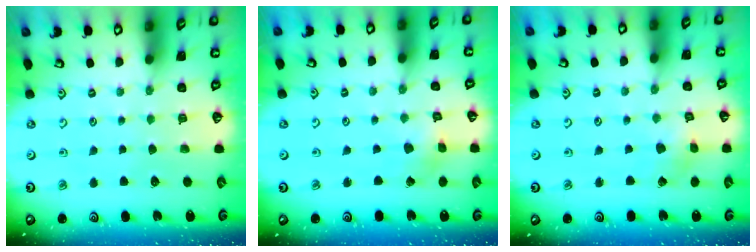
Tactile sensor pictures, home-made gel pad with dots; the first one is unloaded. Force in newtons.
{"total": 2.2, "press": 2.2, "slide": 0.2}
{"total": 2.4, "press": 2.4, "slide": 0.2}